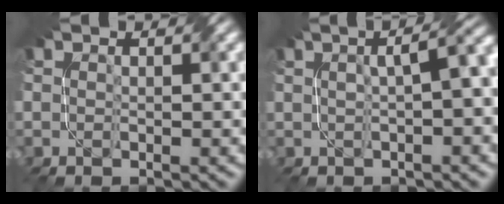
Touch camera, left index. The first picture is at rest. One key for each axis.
{"total": 5.5, "fx": 0.8, "fy": 1.7, "fz": 5.1, "tx": -0.041, "ty": 0.027, "tz": 0.015}